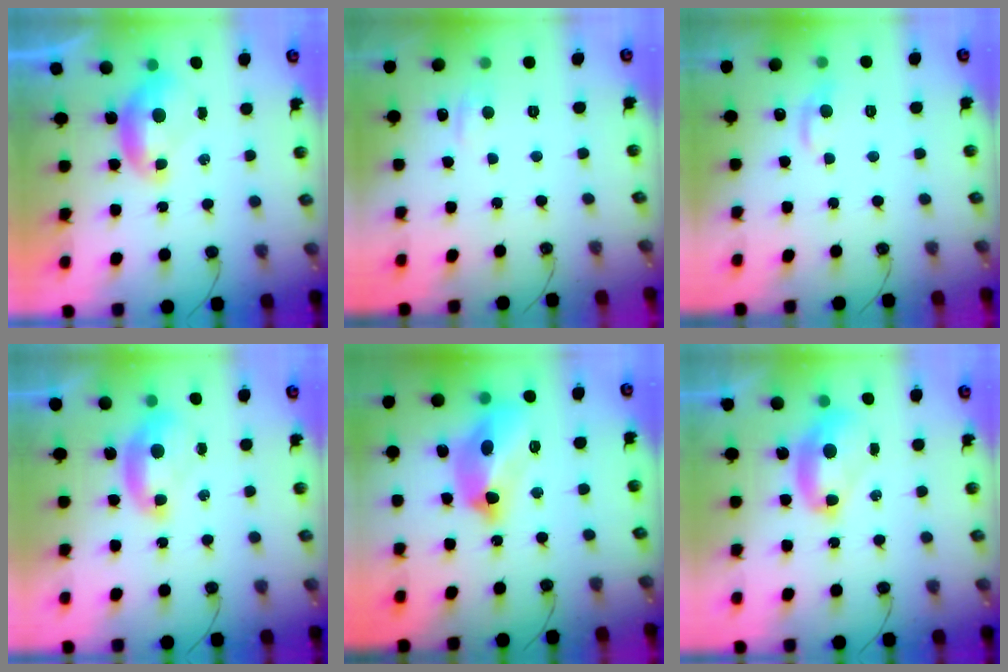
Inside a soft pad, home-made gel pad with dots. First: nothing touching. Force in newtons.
{"total": 0.9, "press": 0.7, "slide": 0.5}
{"total": 0.8, "press": 0.5, "slide": 0.6}
{"total": 1.4, "press": 1.4, "slide": 0.4}
{"total": 12.0, "press": 11.8, "slide": 2.1}
{"total": 2.7, "press": 2.7, "slide": 0.1}